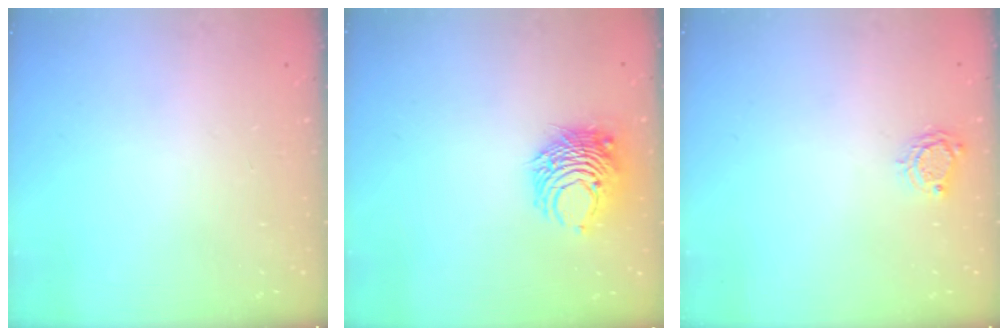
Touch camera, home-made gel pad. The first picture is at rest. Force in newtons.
{"total": 8.2, "press": 8.2, "slide": 0.4}
{"total": 4.5, "press": 4.5, "slide": 0.1}